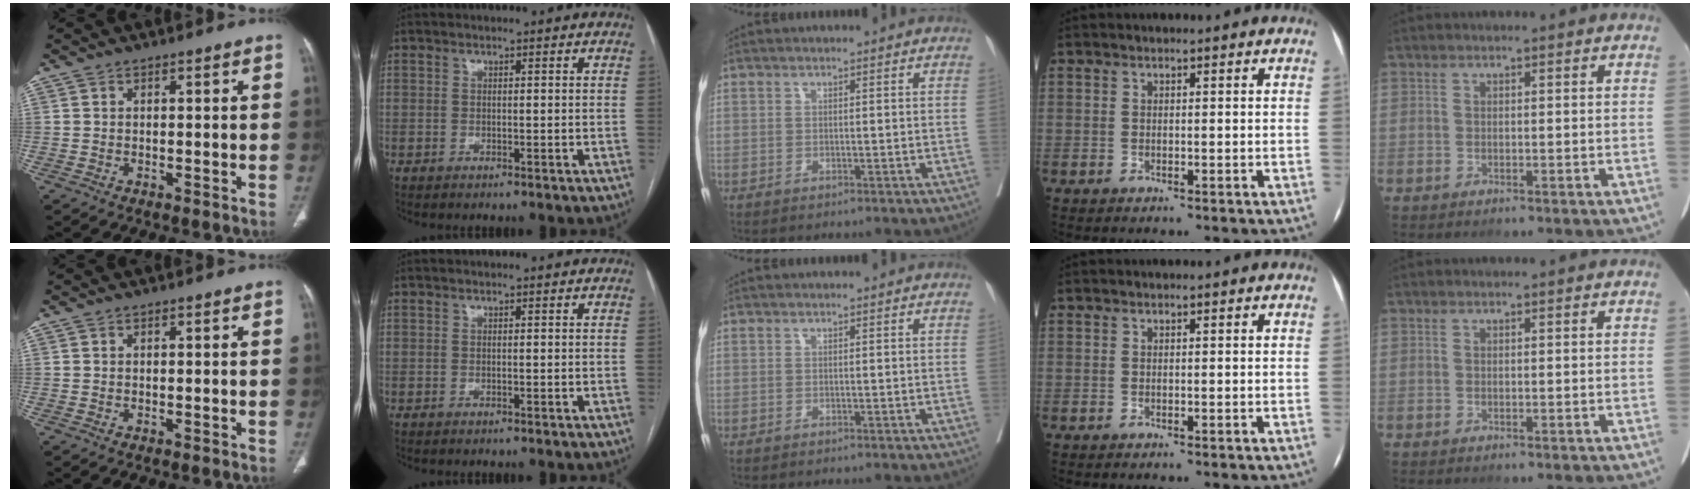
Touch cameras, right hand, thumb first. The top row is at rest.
{}